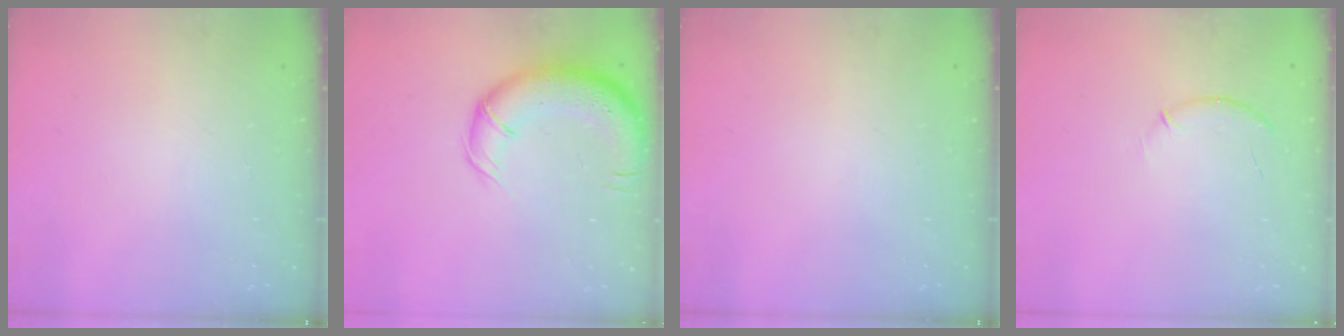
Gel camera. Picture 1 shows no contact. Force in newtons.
{"total": 15.0, "press": 14.6, "slide": 3.6}
{"total": 0.0}
{"total": 6.4, "press": 6.3, "slide": 1.0}